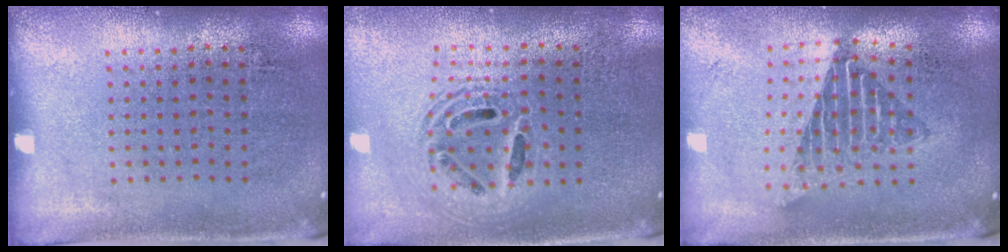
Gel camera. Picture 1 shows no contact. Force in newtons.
{"total": 1.8, "press": 1.5, "slide": 1.1}
{"total": 1.6, "press": 1.3, "slide": 0.9}